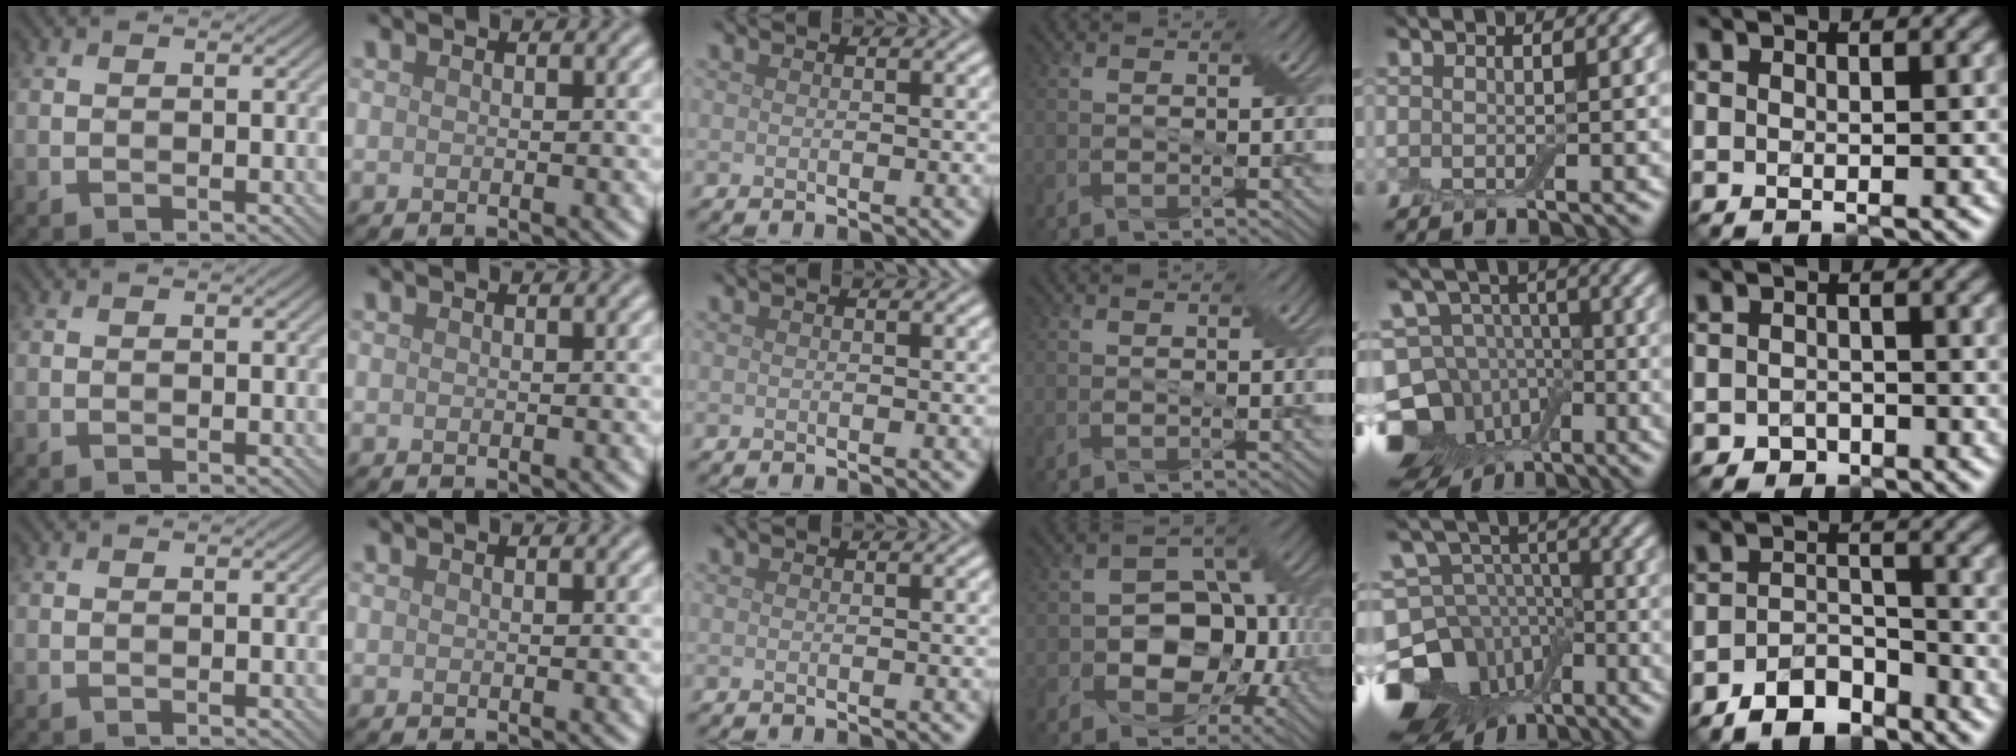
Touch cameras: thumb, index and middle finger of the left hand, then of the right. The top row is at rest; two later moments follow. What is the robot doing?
{"motion": "insert", "object": "drawer"}